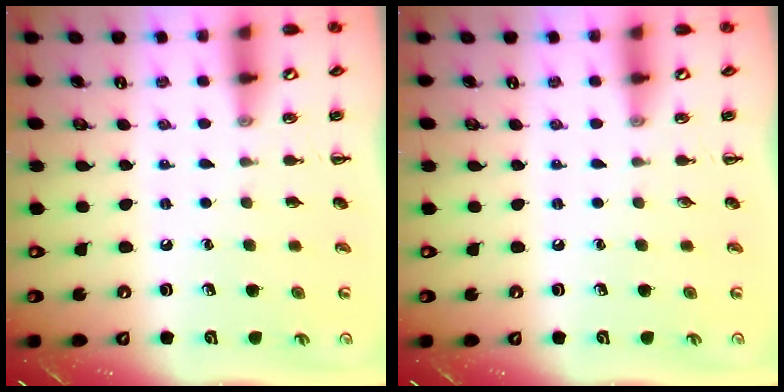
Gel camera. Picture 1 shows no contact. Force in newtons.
{"total": 0.0}